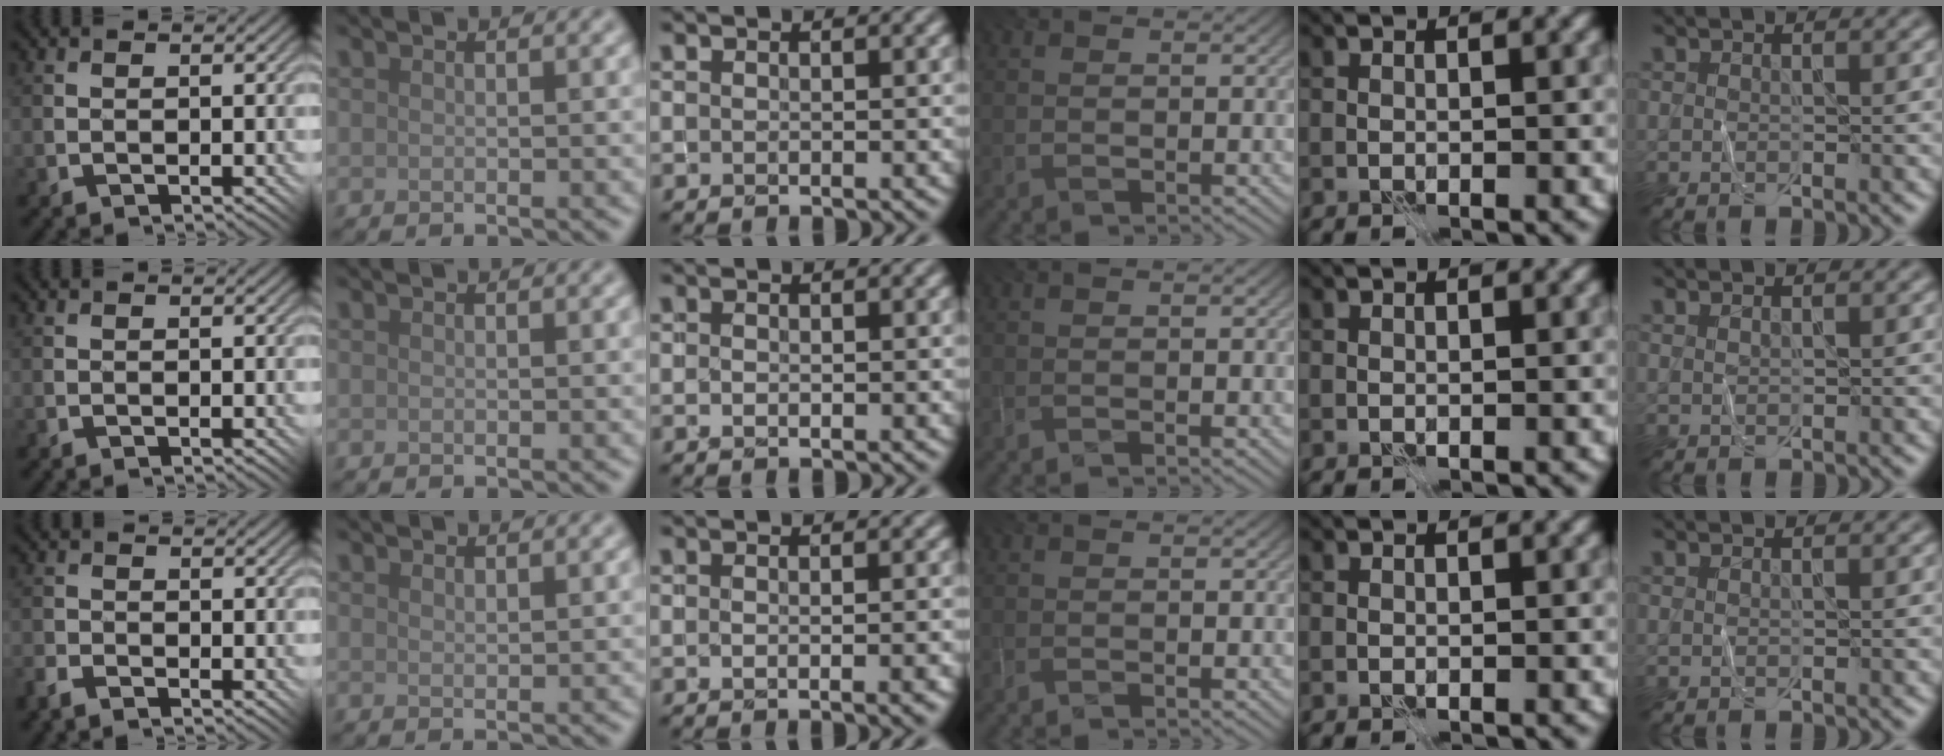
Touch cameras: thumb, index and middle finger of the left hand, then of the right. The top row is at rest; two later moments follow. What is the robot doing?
{"motion": "fold", "object": "shorts"}